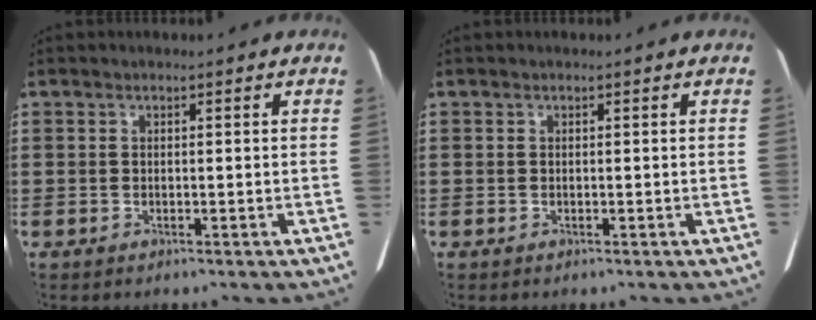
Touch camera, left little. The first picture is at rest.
{"total": 0.0}